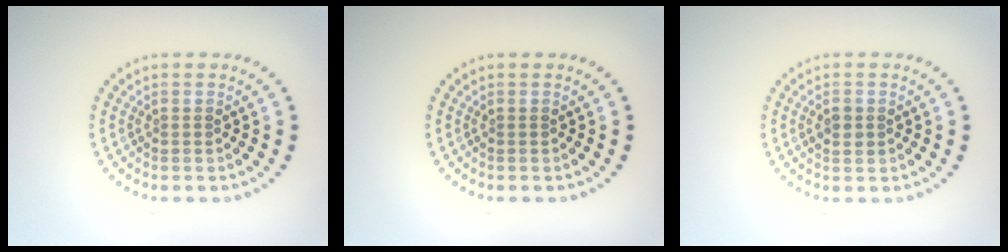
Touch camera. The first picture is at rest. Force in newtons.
{"total": 0.0}
{"total": 1.4, "press": 1.4, "slide": 0.0}